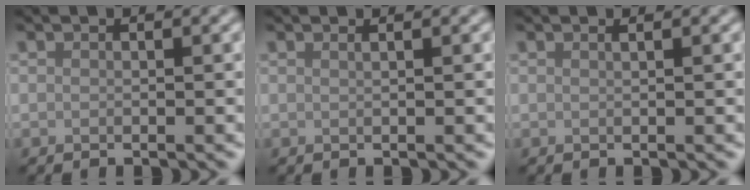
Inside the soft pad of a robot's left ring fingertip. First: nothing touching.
{"total": 1.1, "force": [0.7, 0.5, 0.7], "torque": [-0.001, -0.003, -0.001]}
{"total": 0.7, "force": [0.5, 0.3, 0.5], "torque": [-0.001, 0.000, 0.003]}